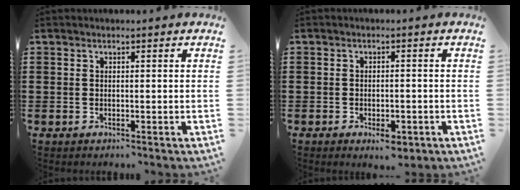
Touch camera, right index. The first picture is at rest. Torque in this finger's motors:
{"motor_torque": [0.71, -0.71, 0.22, 0.01]}